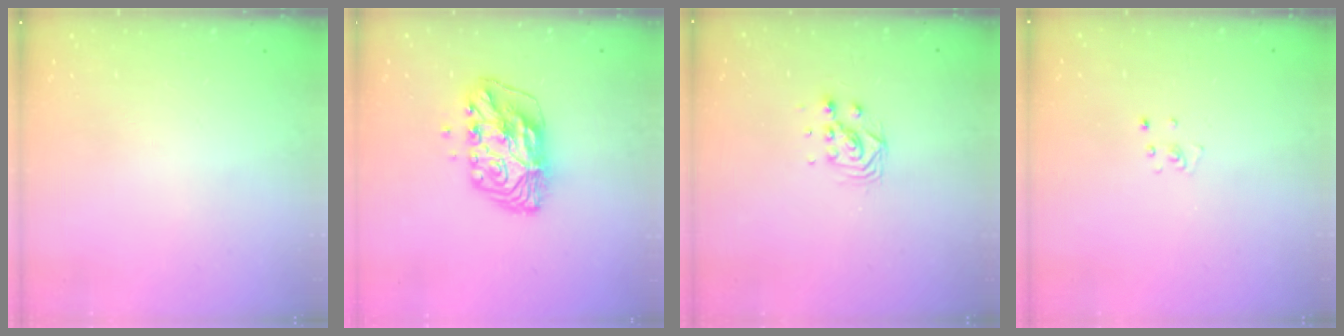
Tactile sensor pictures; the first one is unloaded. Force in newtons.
{"total": 11.3, "press": 11.2, "slide": 1.6}
{"total": 5.7, "press": 5.7, "slide": 0.2}
{"total": 2.6, "press": 2.6, "slide": 0.3}